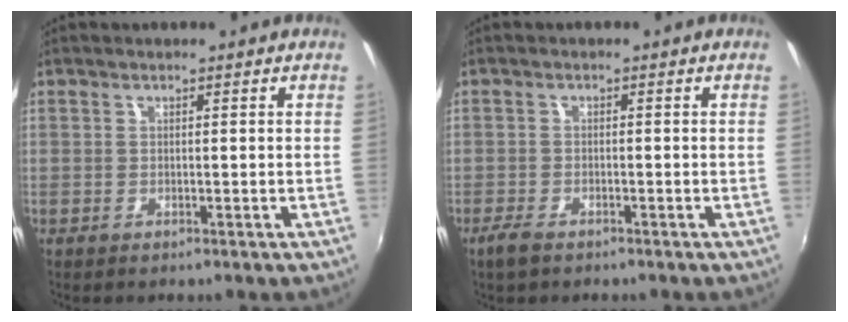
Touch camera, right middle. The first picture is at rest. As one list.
[{"total": 2.8, "force": [-2.1, 0.9, 1.5], "torque": [-0.040, -0.006, -0.043]}]